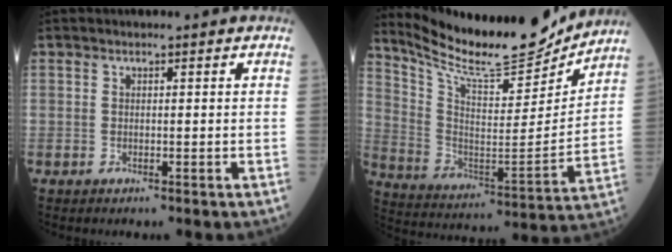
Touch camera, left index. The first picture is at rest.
{"total": 18.8, "force": [17.5, 2.3, 6.4], "torque": [-0.134, -0.043, 0.284]}